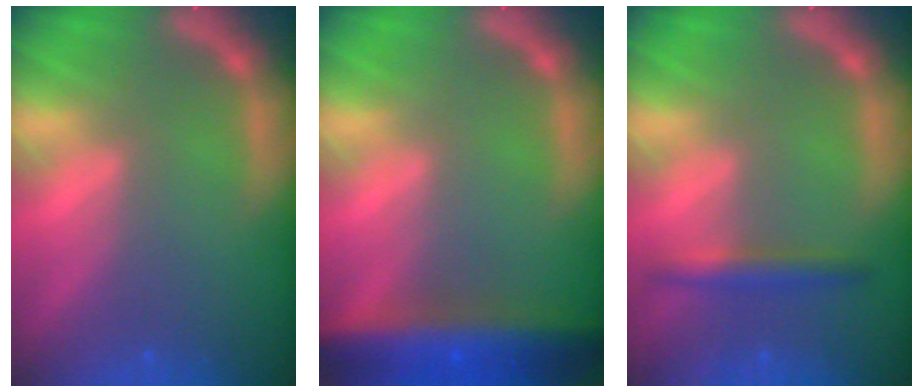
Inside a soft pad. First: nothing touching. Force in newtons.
{"total": 9.0}
{"total": 2.4}